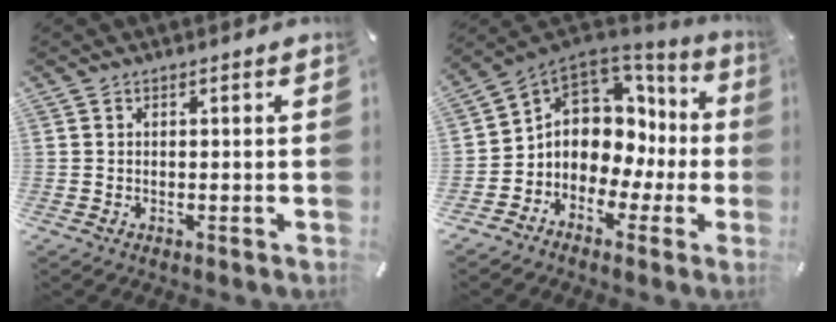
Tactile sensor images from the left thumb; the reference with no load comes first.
{"total": 9.3, "force": [0.9, 8.2, 4.4], "torque": [-0.082, -0.028, 0.017]}